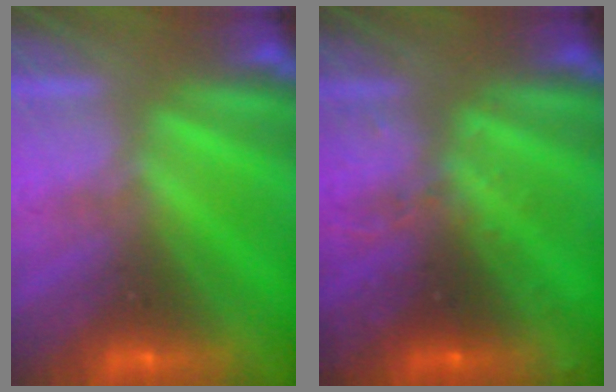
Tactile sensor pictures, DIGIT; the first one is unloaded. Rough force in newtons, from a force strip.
{"total": 2.9}